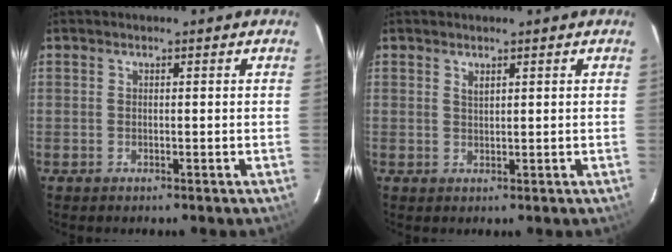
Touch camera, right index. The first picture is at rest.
{"total": 1.1, "force": [0.8, 0.4, 0.7], "torque": [-0.013, 0.001, 0.014]}